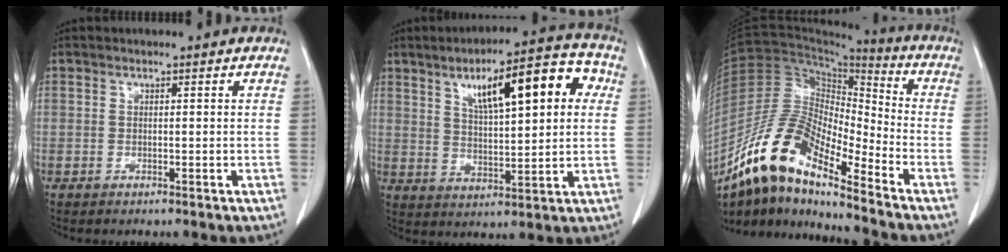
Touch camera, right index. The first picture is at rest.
{"total": 15.6, "force": [5.4, 4.2, 14.1], "torque": [-0.207, 0.031, 0.084]}
{"total": 17.0, "force": [-11.9, 4.4, 11.3], "torque": [-0.226, 0.022, -0.218]}